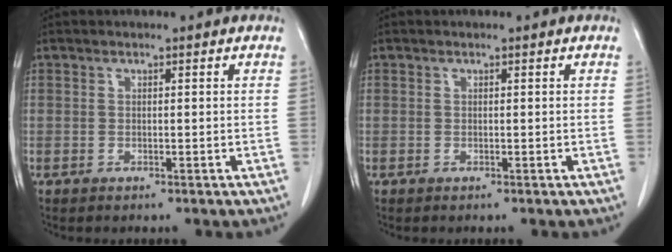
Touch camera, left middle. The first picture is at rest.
{"total": 0.0}